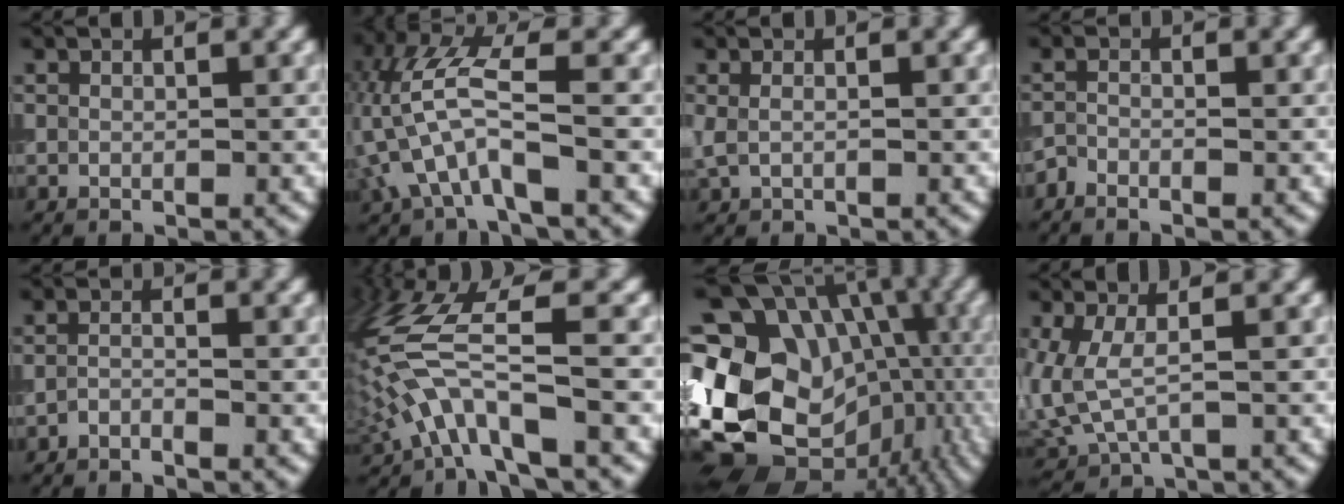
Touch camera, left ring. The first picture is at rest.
{"total": 6.2, "force": [-1.4, 2.5, 5.5], "torque": [-0.131, 0.014, -0.030]}
{"total": 0.8, "force": [0.1, 0.4, 0.7], "torque": [-0.020, -0.001, 0.000]}
{"total": 1.0, "force": [-0.9, 0.2, 0.4], "torque": [-0.011, -0.002, -0.024]}
{"total": 1.0, "force": [-0.9, 0.1, 0.5], "torque": [-0.008, -0.001, -0.022]}
{"total": 7.6, "force": [-1.5, 2.5, 7.0], "torque": [-0.158, 0.012, -0.038]}
{"total": 21.0, "force": [-3.5, 16.4, 12.7], "torque": [-0.235, -0.014, -0.035]}
{"total": 3.5, "force": [0.3, 1.7, 3.0], "torque": [-0.094, -0.013, 0.007]}